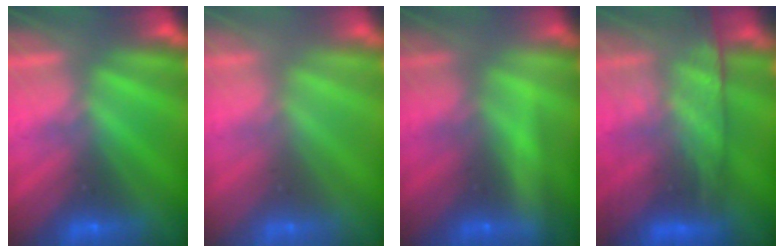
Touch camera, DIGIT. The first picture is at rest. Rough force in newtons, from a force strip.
{"total": 2.9}
{"total": 2.2}
{"total": 12.7}